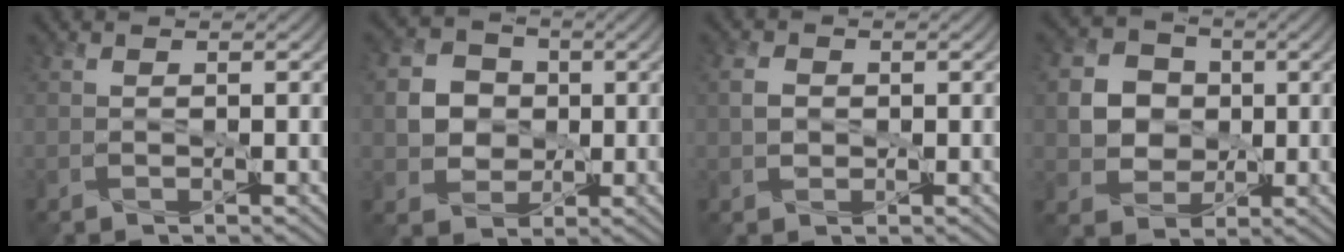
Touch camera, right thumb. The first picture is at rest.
{"total": 5.5, "force": [0.1, 5.0, 2.4], "torque": [-0.068, 0.006, -0.013]}
{"total": 2.2, "force": [-0.1, 1.8, 1.3], "torque": [-0.034, 0.001, -0.008]}
{"total": 6.2, "force": [0.2, 5.5, 2.7], "torque": [-0.078, 0.005, -0.009]}